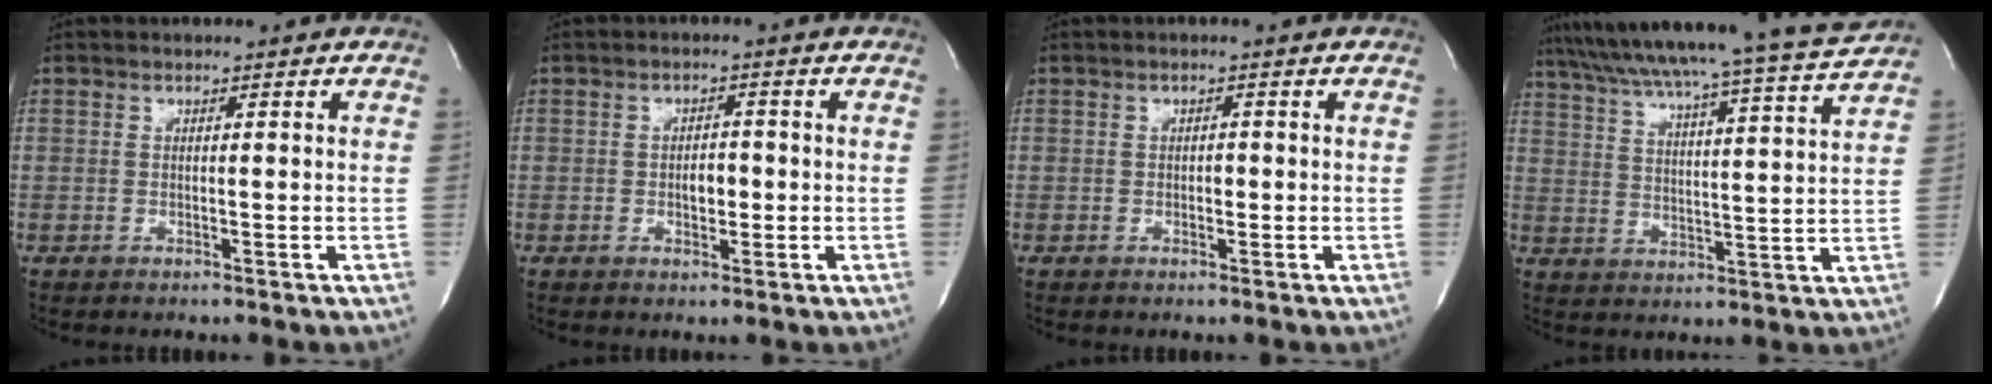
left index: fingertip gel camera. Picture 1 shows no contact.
{"total": 2.7, "force": [-0.4, 1.4, 2.2], "torque": [-0.034, 0.003, -0.004]}
{"total": 0.9, "force": [-0.1, 0.6, 0.7], "torque": [-0.009, 0.002, -0.002]}
{"total": 21.4, "force": [19.5, -2.2, 8.5], "torque": [-0.149, -0.042, 0.273]}